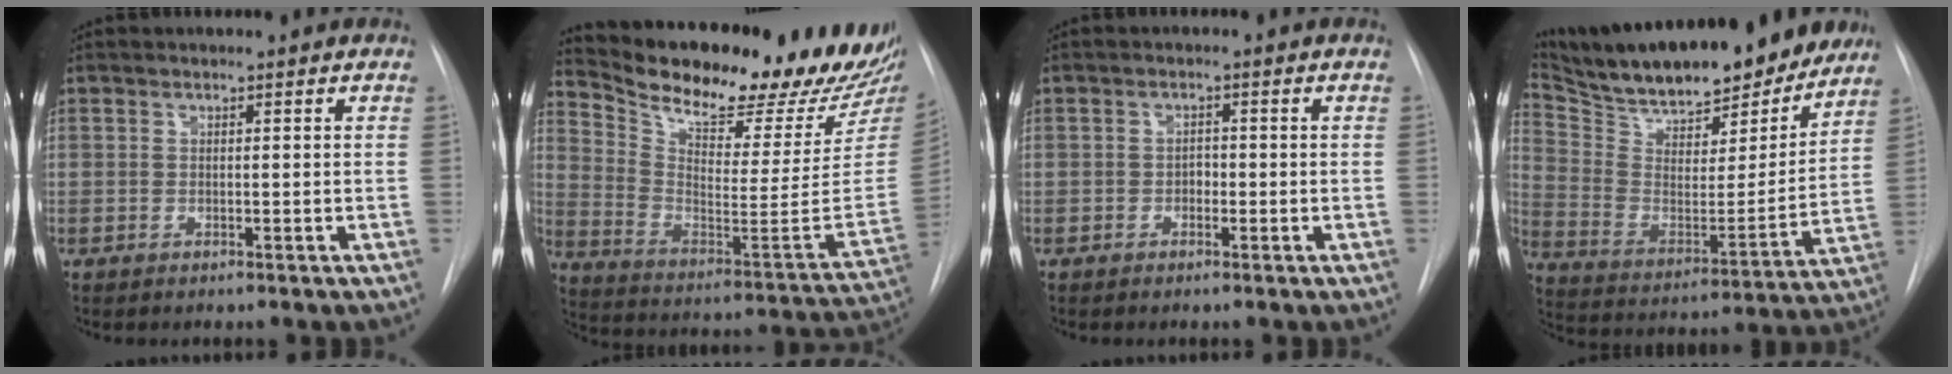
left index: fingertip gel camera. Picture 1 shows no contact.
{"total": 27.8, "force": [24.1, 5.2, 12.8], "torque": [-0.213, -0.068, 0.338]}
{"total": 1.3, "force": [-0.5, 0.9, 0.8], "torque": [-0.008, 0.003, -0.011]}
{"total": 27.3, "force": [23.0, 7.3, 12.7], "torque": [-0.227, -0.011, 0.341]}